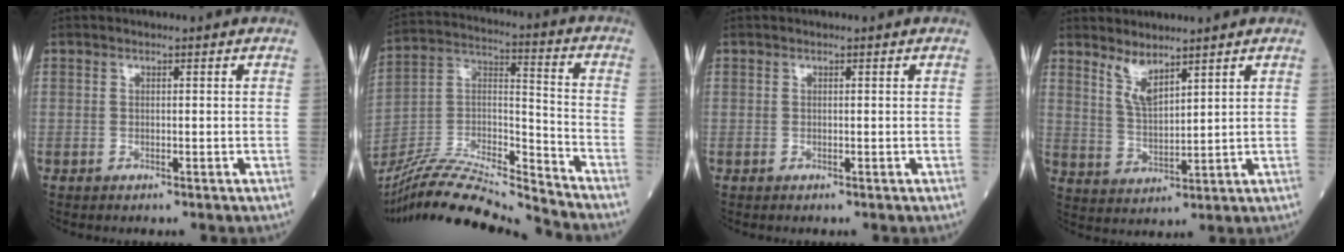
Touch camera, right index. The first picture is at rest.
{"total": 20.2, "force": [-19.0, -0.2, 6.7], "torque": [-0.138, 0.010, -0.335]}
{"total": 0.0}
{"total": 4.6, "force": [3.6, 0.9, 2.8], "torque": [-0.060, -0.015, 0.077]}